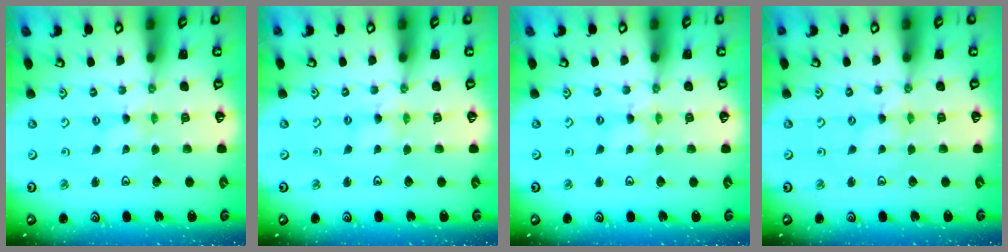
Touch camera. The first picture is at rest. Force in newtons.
{"total": 1.8, "press": 1.8, "slide": 0.3}
{"total": 0.8, "press": 0.8, "slide": 0.2}
{"total": 1.7, "press": 1.7, "slide": 0.2}